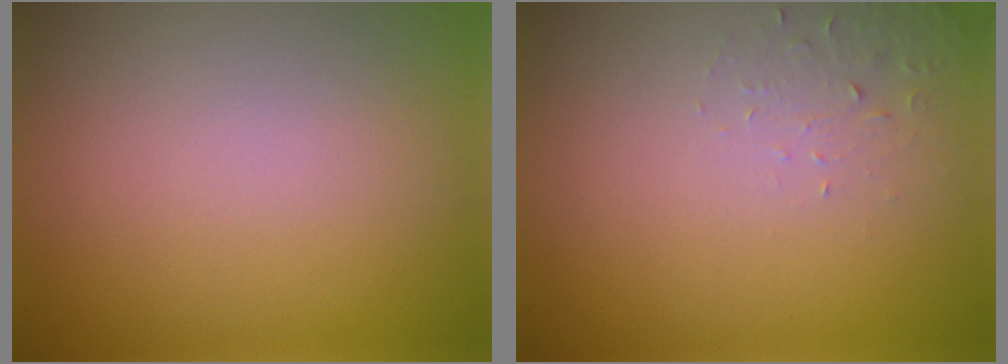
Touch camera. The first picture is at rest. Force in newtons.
{"total": 1.6, "press": 1.6, "slide": 0.4}